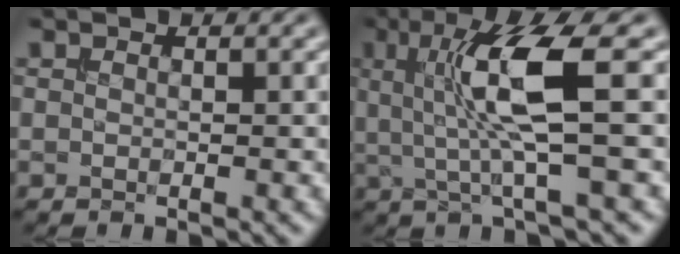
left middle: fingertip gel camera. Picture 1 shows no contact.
{"total": 7.1, "force": [1.2, 1.2, 6.9], "torque": [-0.135, -0.005, 0.025]}